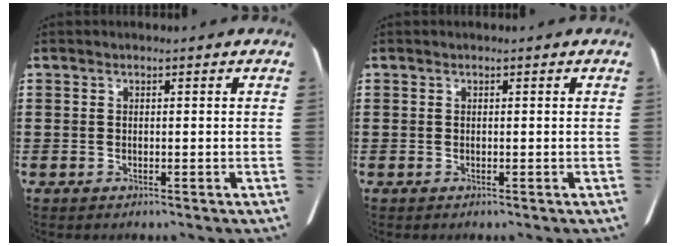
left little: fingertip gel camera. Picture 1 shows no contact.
{"total": 0.0}